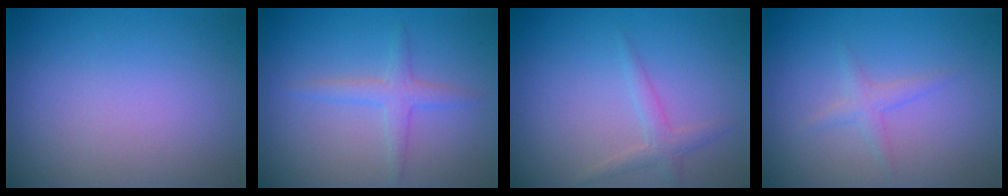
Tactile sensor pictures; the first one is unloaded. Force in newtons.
{"total": 1.9, "press": 1.9, "slide": 0.1}
{"total": 1.4, "press": 1.4, "slide": 0.0}
{"total": 1.3, "press": 1.3, "slide": 0.1}